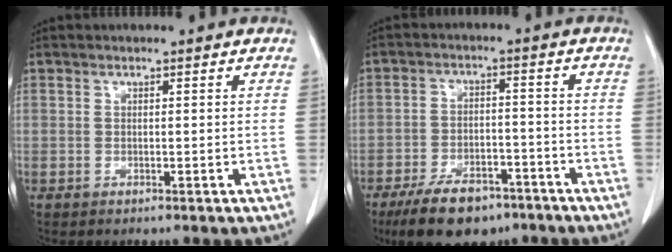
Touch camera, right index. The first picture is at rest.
{"total": 10.8, "force": [-7.9, 4.7, 5.7], "torque": [-0.096, -0.007, -0.130]}